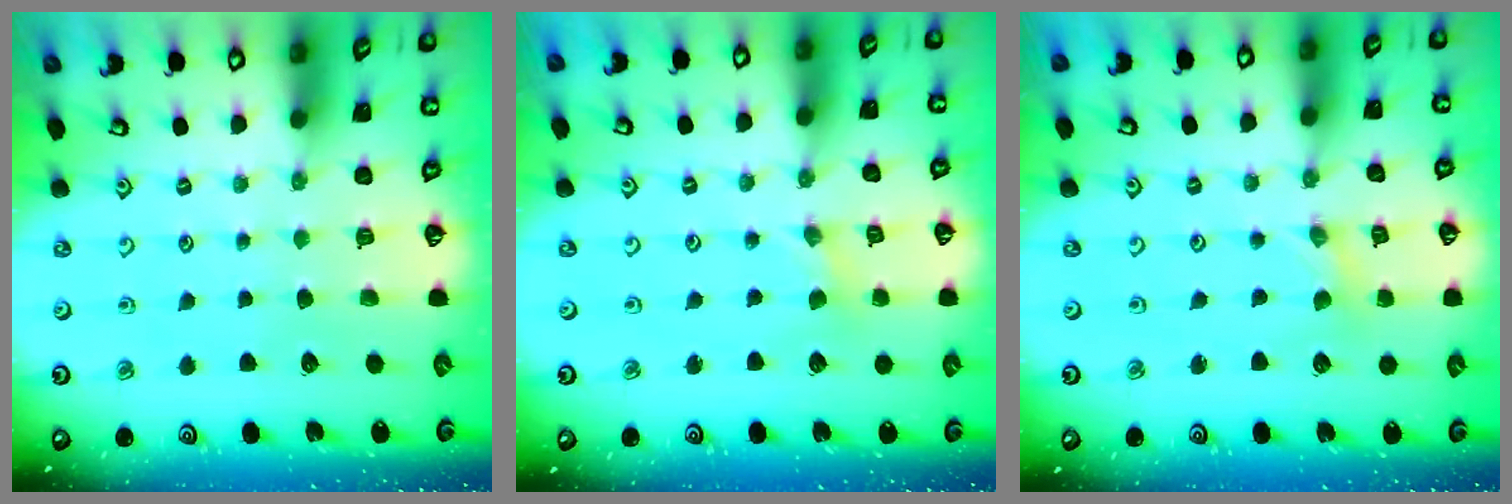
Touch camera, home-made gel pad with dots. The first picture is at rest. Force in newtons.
{"total": 1.1, "press": 1.1, "slide": 0.2}
{"total": 1.7, "press": 1.7, "slide": 0.3}